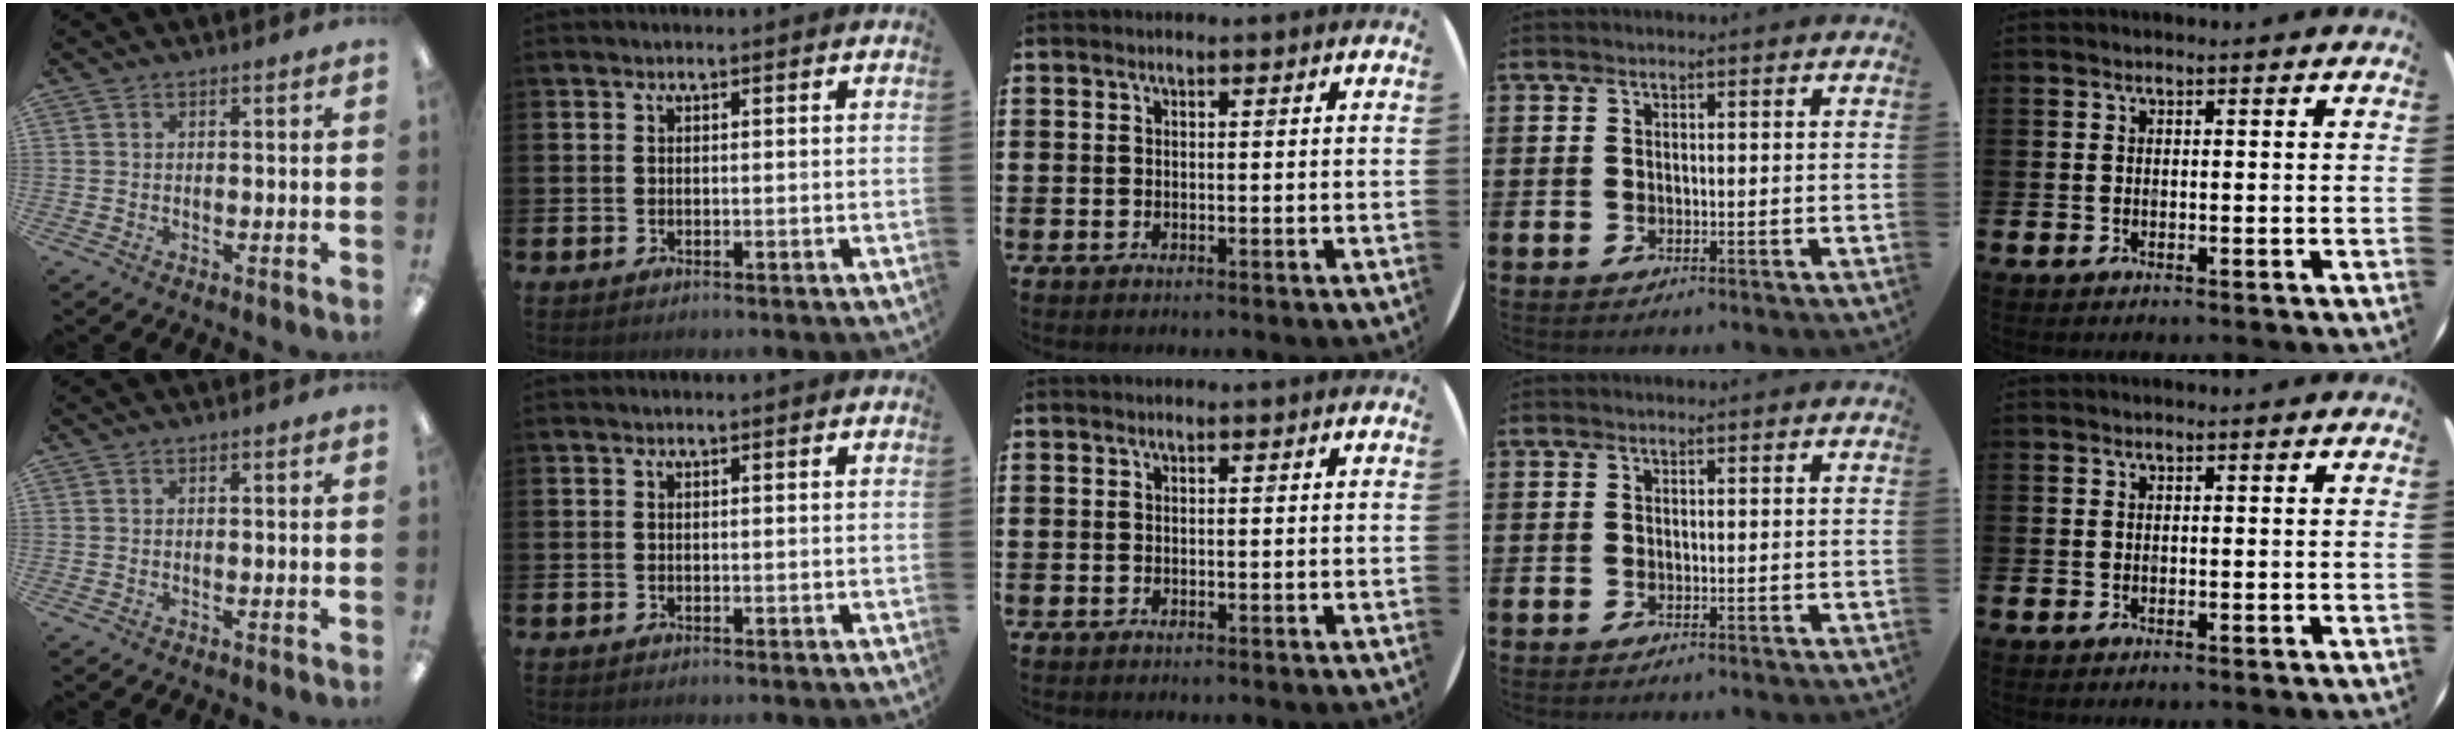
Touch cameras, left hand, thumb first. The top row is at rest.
{}